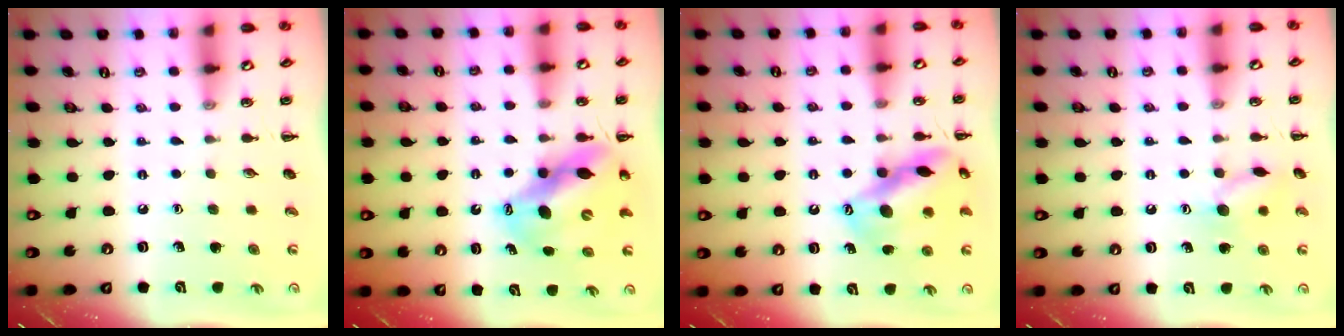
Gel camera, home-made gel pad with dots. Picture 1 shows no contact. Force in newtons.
{"total": 12.2, "press": 11.9, "slide": 2.9}
{"total": 15.7, "press": 15.5, "slide": 2.4}
{"total": 9.1, "press": 9.1, "slide": 0.4}